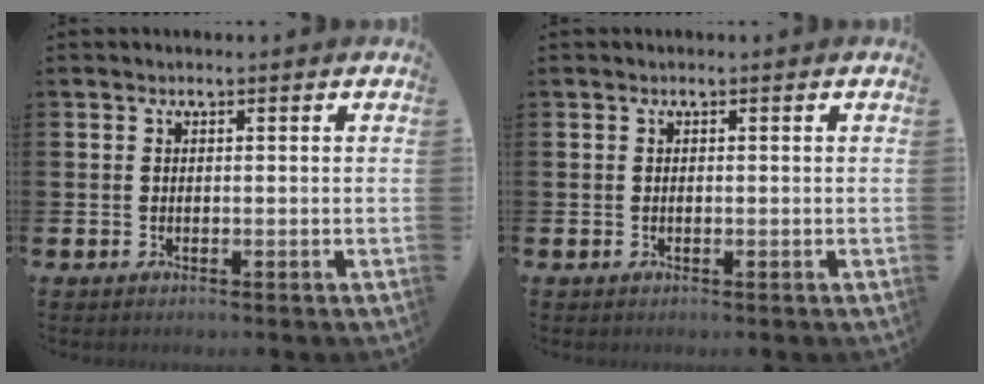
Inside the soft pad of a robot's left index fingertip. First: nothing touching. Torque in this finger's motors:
{"motor_torque": [-0.41, 0.05, -0.02, -0.01]}